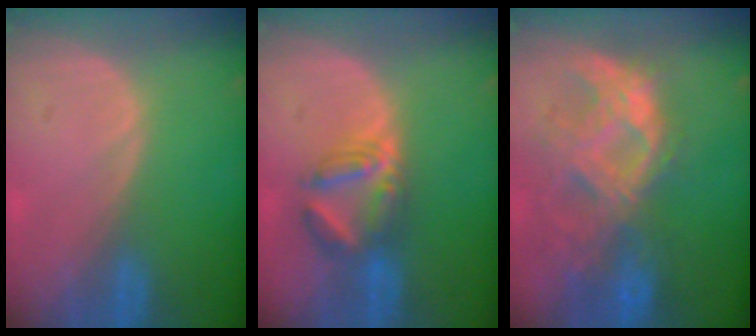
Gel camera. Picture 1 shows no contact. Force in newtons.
{"total": 6.0, "press": 5.9, "slide": 0.7}
{"total": 10.4, "press": 9.2, "slide": 4.9}